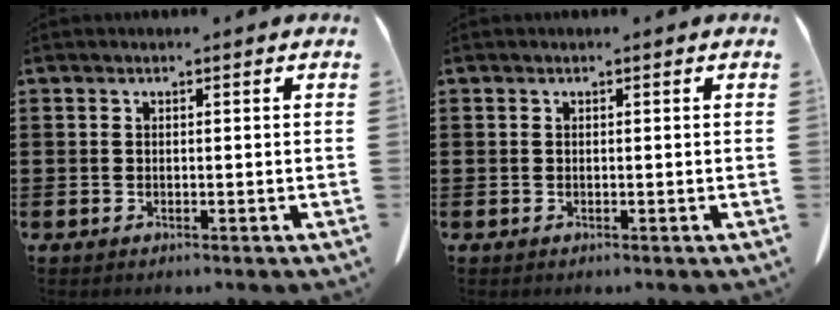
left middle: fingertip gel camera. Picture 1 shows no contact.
{"total": 0.0}